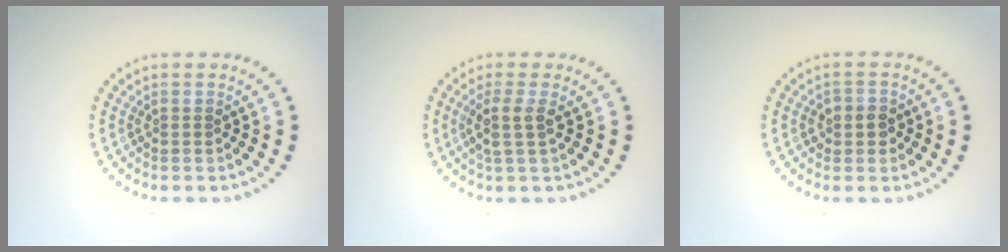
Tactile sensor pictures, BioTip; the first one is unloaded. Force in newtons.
{"total": 2.1, "press": 1.7, "slide": 1.3}
{"total": 1.9, "press": 1.8, "slide": 0.6}